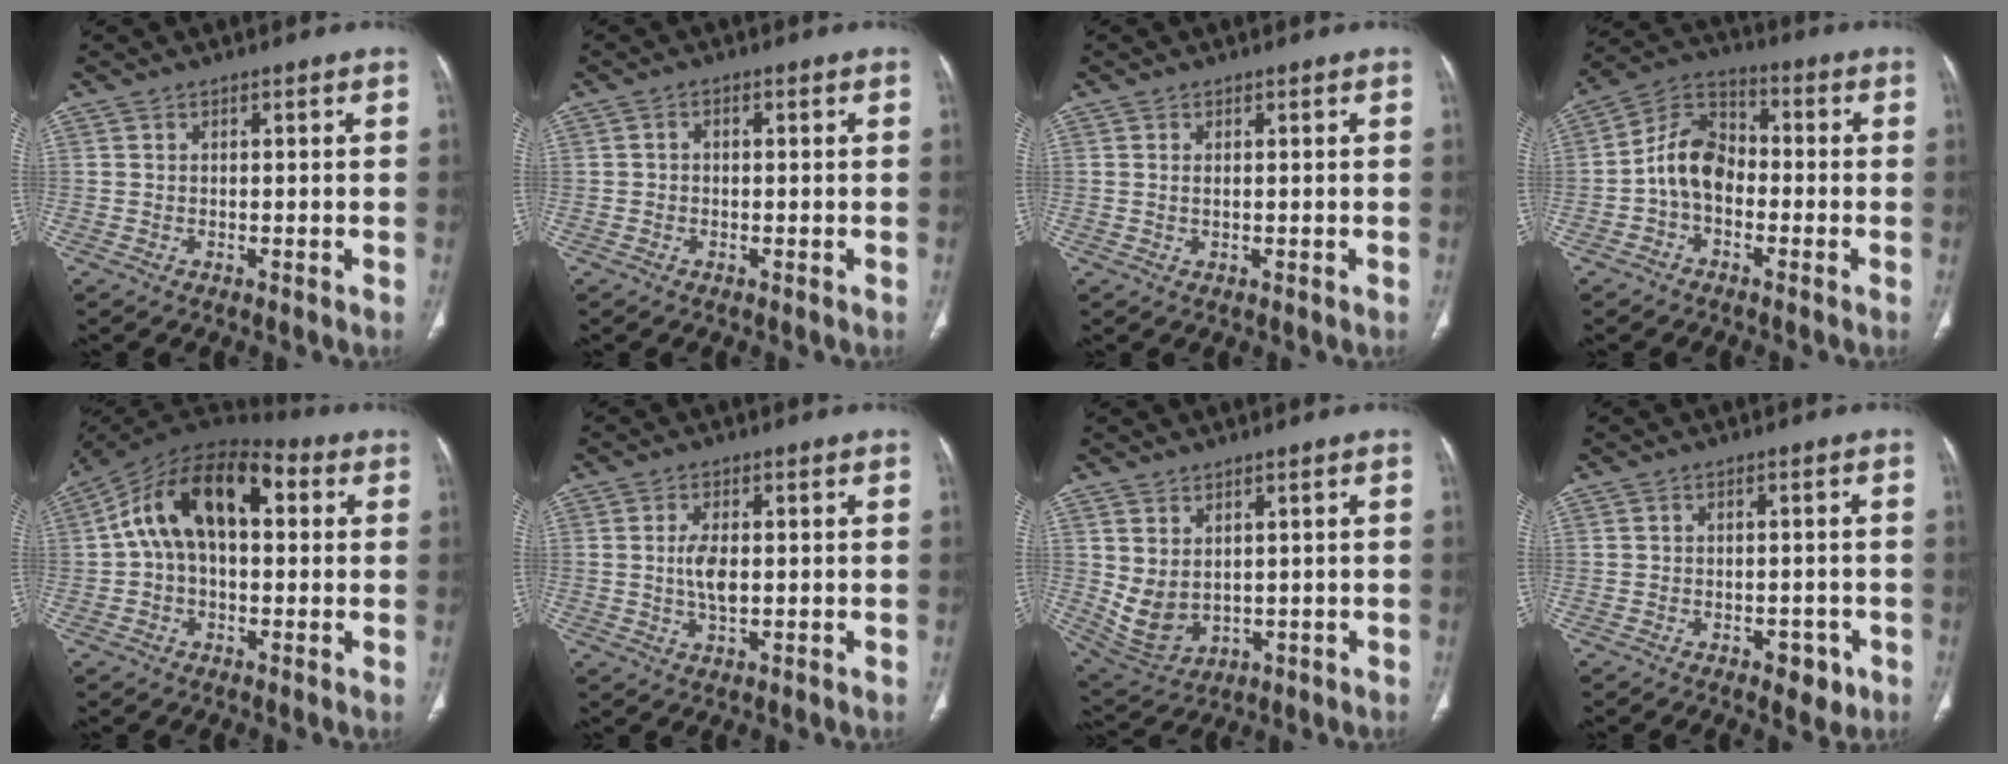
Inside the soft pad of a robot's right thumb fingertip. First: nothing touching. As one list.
[{"total": 1.0, "force": [-0.1, 0.8, 0.6], "torque": [-0.005, 0.005, -0.004]}, {"total": 0.7, "force": [0.1, 0.3, 0.6], "torque": [-0.018, 0.001, 0.005]}, {"total": 9.7, "force": [-2.0, 6.8, 6.6], "torque": [-0.108, 0.036, -0.052]}, {"total": 16.3, "force": [3.2, 9.5, 12.9], "torque": [-0.211, 0.048, 0.044]}, {"total": 4.7, "force": [0.1, 2.2, 4.1], "torque": [-0.083, -0.003, 0.003]}, {"total": 7.5, "force": [1.2, 5.3, 5.2], "torque": [-0.093, -0.011, 0.052]}, {"total": 4.0, "force": [-2.0, 2.4, 2.5], "torque": [-0.014, 0.008, -0.022]}]